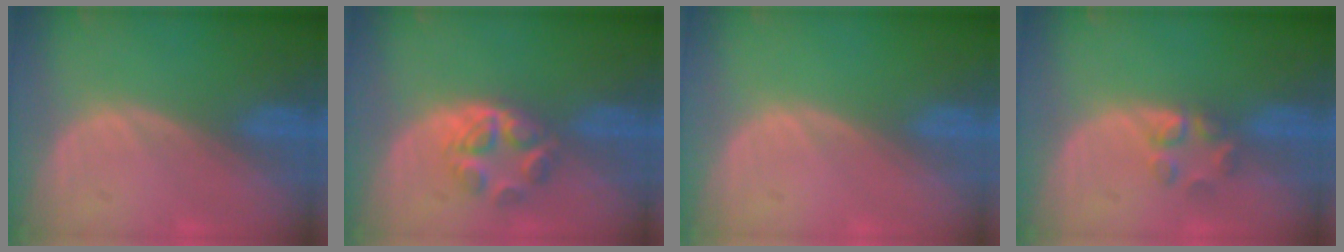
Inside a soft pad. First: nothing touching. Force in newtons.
{"total": 5.0, "press": 4.8, "slide": 1.4}
{"total": 0.0}
{"total": 2.9, "press": 2.9, "slide": 0.3}